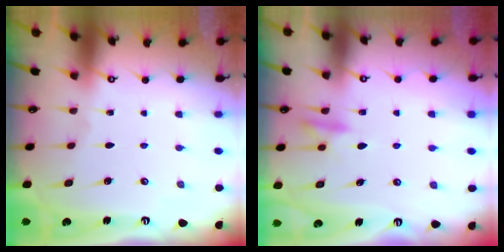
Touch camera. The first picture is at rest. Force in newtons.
{"total": 9.5, "press": 9.4, "slide": 1.2}